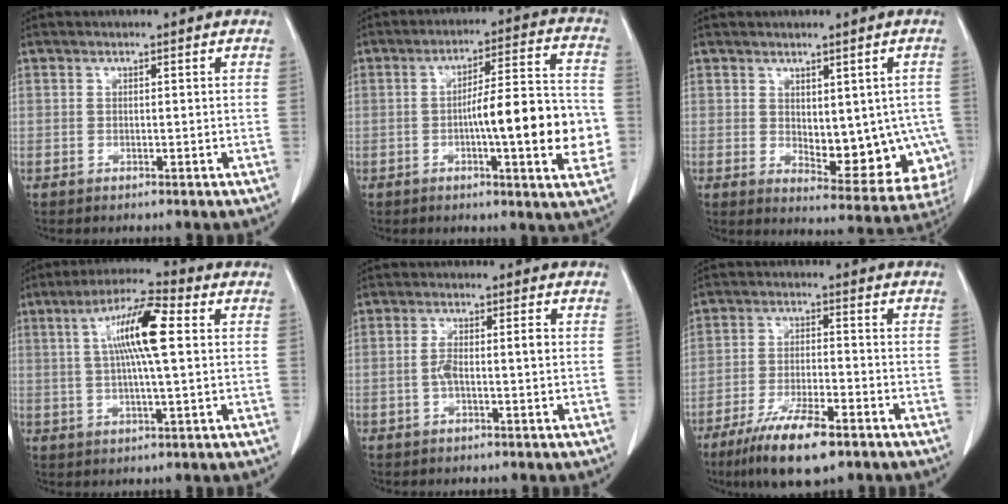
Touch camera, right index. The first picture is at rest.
{"total": 14.5, "force": [-2.5, 2.0, 14.1], "torque": [-0.201, 0.016, -0.034]}
{"total": 12.0, "force": [-1.2, 6.2, 10.2], "torque": [-0.108, -0.003, -0.001]}
{"total": 10.5, "force": [2.1, 1.1, 10.3], "torque": [-0.190, 0.015, 0.033]}
{"total": 3.7, "force": [-0.5, 0.7, 3.6], "torque": [-0.072, 0.008, -0.009]}
{"total": 10.7, "force": [-7.1, 2.1, 7.7], "torque": [-0.141, -0.021, -0.120]}